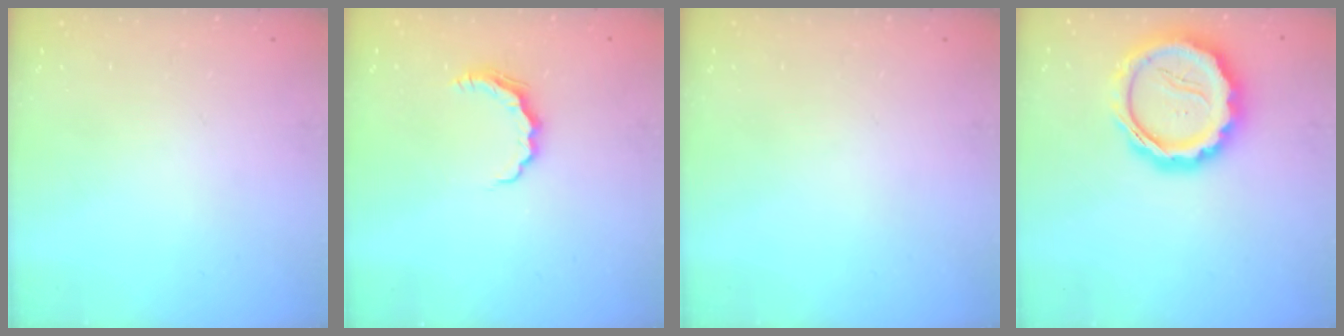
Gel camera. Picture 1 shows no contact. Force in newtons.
{"total": 5.8, "press": 5.8, "slide": 0.6}
{"total": 0.0}
{"total": 19.7, "press": 19.4, "slide": 3.8}